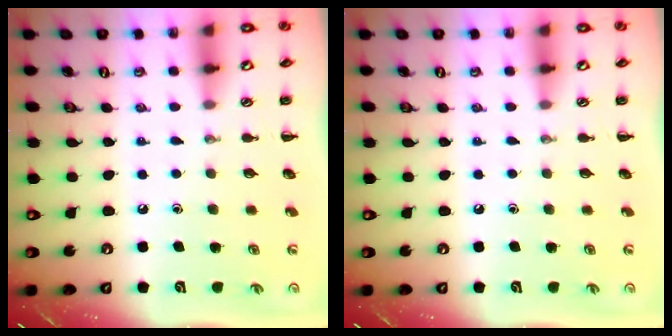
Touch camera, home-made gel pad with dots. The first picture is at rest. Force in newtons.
{"total": 0.0}